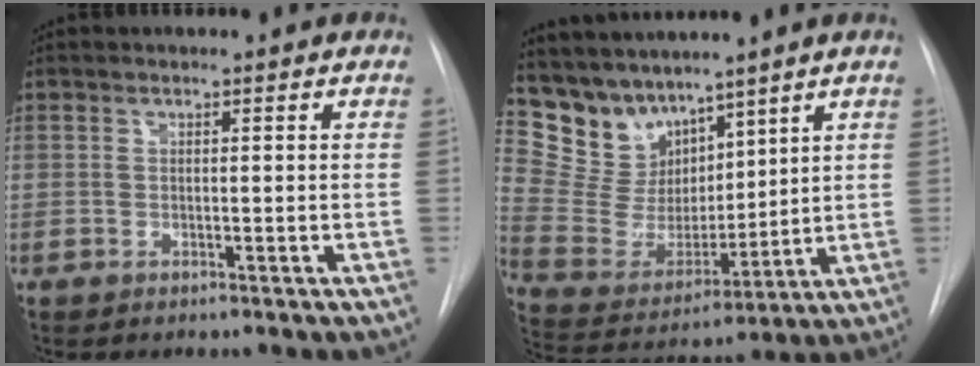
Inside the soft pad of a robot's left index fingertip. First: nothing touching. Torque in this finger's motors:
{"motor_torque": [0.14, -0.15, 0.02, -0.02]}